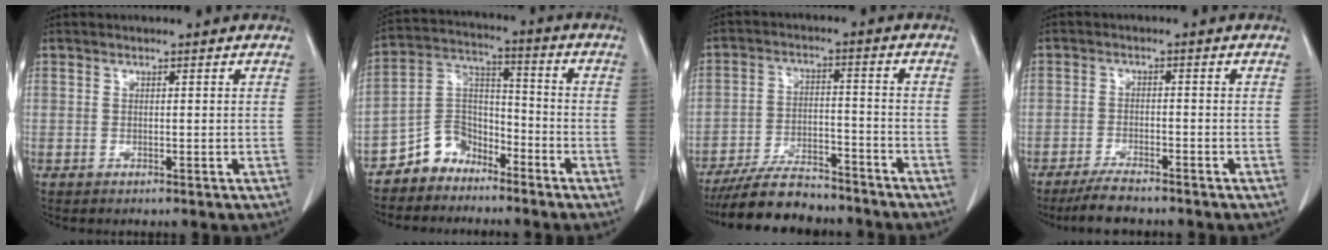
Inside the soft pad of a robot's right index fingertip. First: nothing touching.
{"total": 7.5, "force": [-5.7, 4.7, 1.1], "torque": [-0.017, 0.031, -0.110]}
{"total": 11.8, "force": [-10.5, 3.1, 4.3], "torque": [-0.073, 0.000, -0.174]}
{"total": 5.0, "force": [-4.4, 0.7, 2.3], "torque": [-0.042, -0.013, -0.076]}